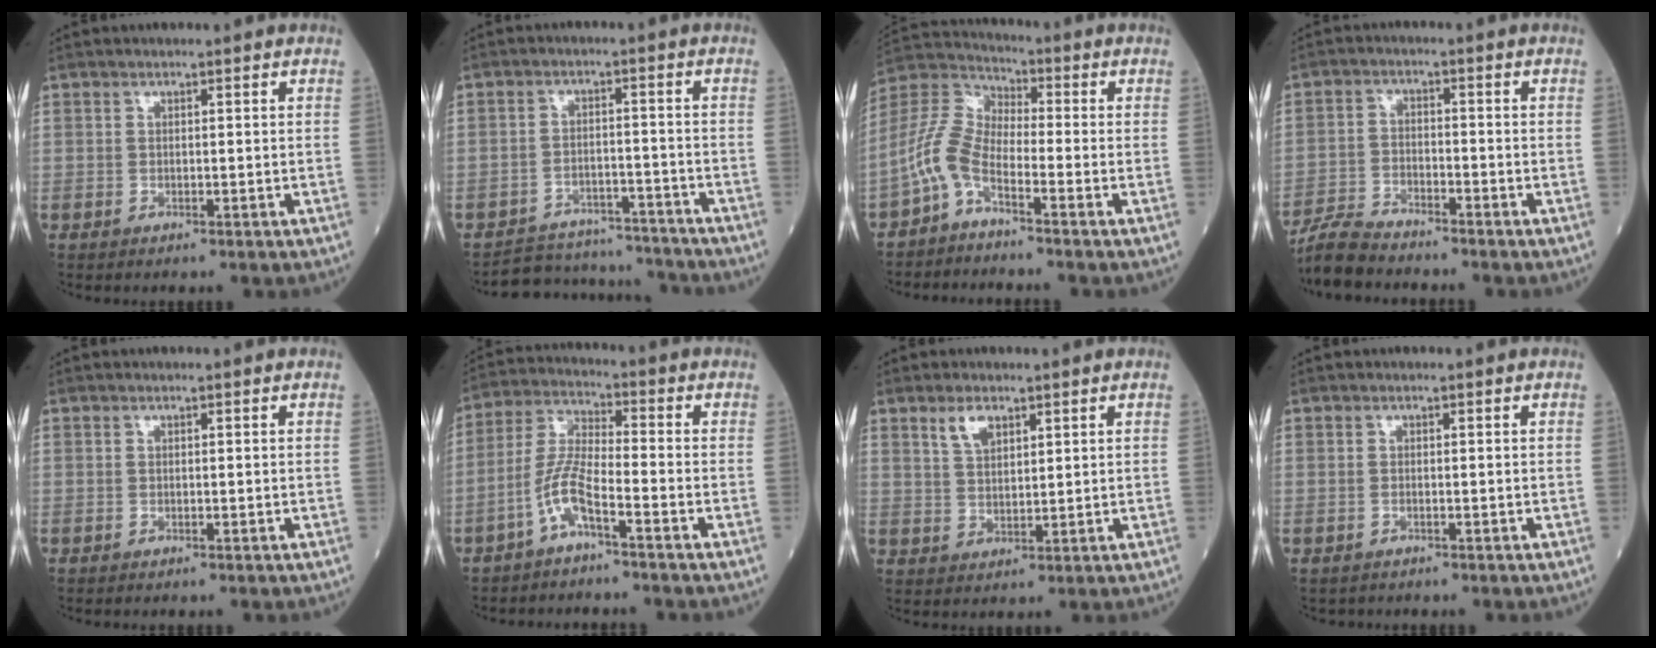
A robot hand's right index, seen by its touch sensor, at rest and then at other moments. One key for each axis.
{"total": 9.7, "fx": -9.3, "fy": 2.8, "fz": -0.4, "tx": 0.015, "ty": 0.027, "tz": -0.131}
{"total": 6.7, "fx": -3.9, "fy": 2.4, "fz": 4.9, "tx": -0.127, "ty": 0.012, "tz": -0.093}
{"total": 6.1, "fx": -5.8, "fy": 0.7, "fz": 1.6, "tx": -0.035, "ty": -0.019, "tz": -0.111}
{"total": 0.0}
{"total": 6.7, "fx": -3.6, "fy": 0.9, "fz": 5.5, "tx": -0.129, "ty": 0.008, "tz": -0.074}
{"total": 3.9, "fx": 2.5, "fy": 1.8, "fz": 2.5, "tx": -0.049, "ty": 0.002, "tz": 0.052}
{"total": 0.6, "fx": -0.4, "fy": 0.5, "fz": 0.2, "tx": -0.009, "ty": 0.000, "tz": -0.002}